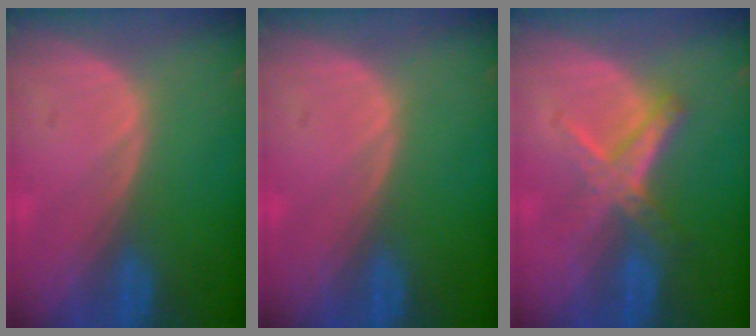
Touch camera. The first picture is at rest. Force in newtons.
{"total": 0.0}
{"total": 5.8, "press": 5.5, "slide": 1.8}